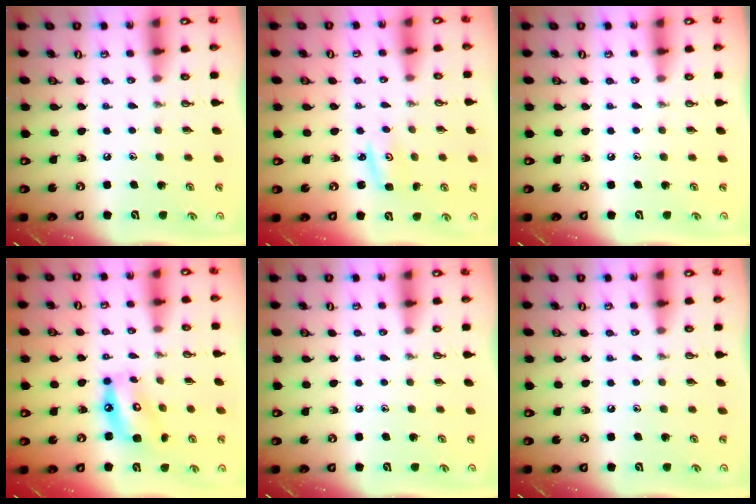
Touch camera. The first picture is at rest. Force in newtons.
{"total": 2.7, "press": 2.7, "slide": 0.2}
{"total": 0.0}
{"total": 11.3, "press": 11.3, "slide": 1.0}
{"total": 0.0}
{"total": 0.0}